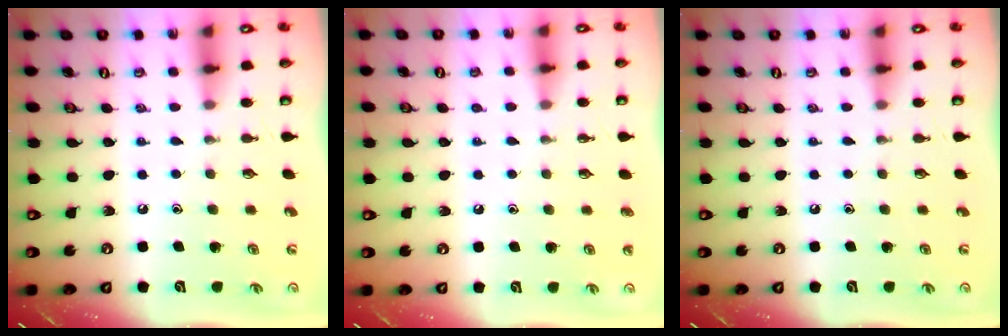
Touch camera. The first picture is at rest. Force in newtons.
{"total": 1.1, "press": 1.1, "slide": 0.3}
{"total": 0.0}